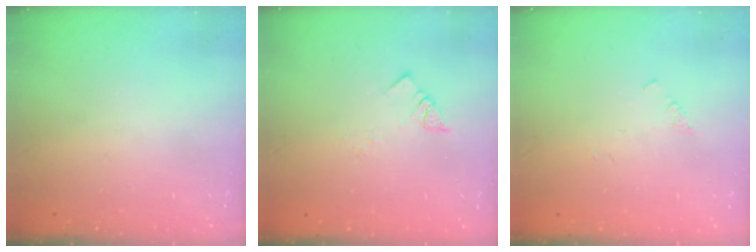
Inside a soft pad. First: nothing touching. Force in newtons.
{"total": 2.8, "press": 2.8, "slide": 0.3}
{"total": 1.0, "press": 0.9, "slide": 0.2}